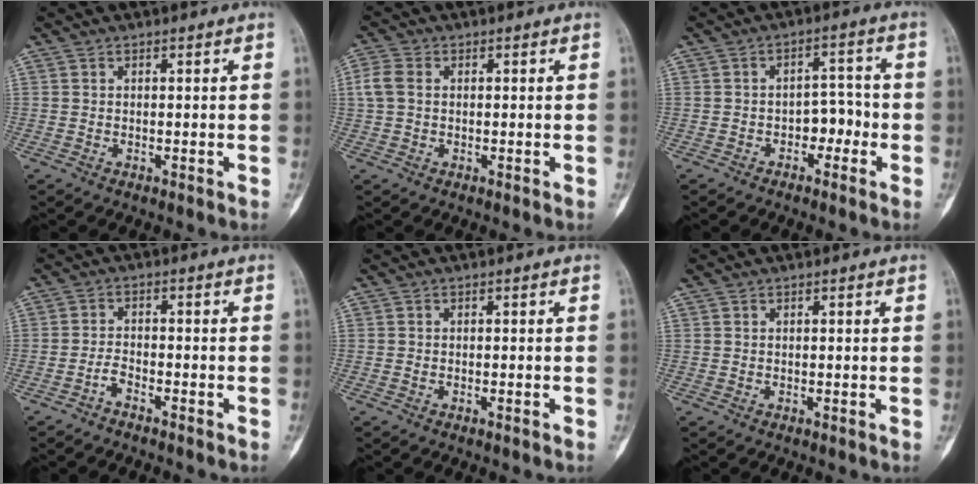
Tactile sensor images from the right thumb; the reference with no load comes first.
{"total": 3.8, "force": [0.4, 2.8, 2.5], "torque": [-0.066, 0.011, 0.003]}
{"total": 5.1, "force": [-1.9, 3.4, 3.2], "torque": [-0.024, 0.030, -0.036]}
{"total": 2.3, "force": [-1.9, 0.5, 1.1], "torque": [-0.025, 0.020, -0.039]}
{"total": 0.5, "force": [-0.4, 0.1, 0.4], "torque": [-0.011, 0.004, -0.004]}
{"total": 0.0}